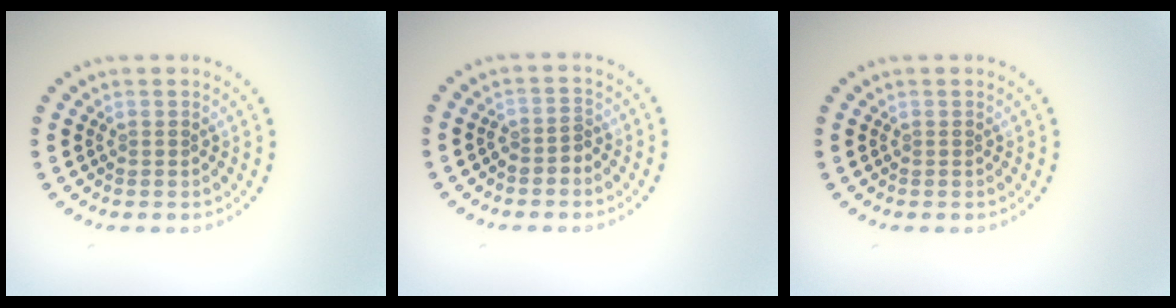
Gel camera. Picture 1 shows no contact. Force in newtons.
{"total": 1.3, "press": 1.1, "slide": 0.7}
{"total": 0.0}